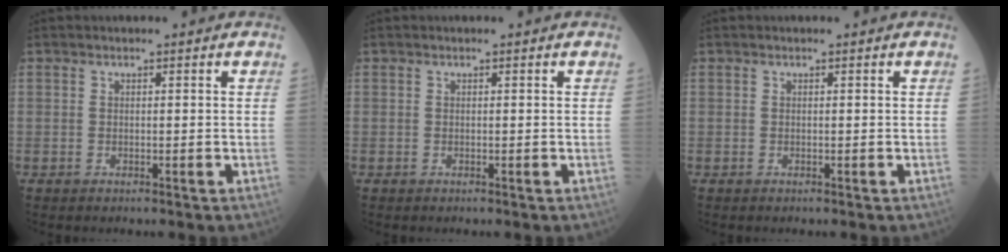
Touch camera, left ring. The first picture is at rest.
{"total": 0.0}
{"total": 0.0}